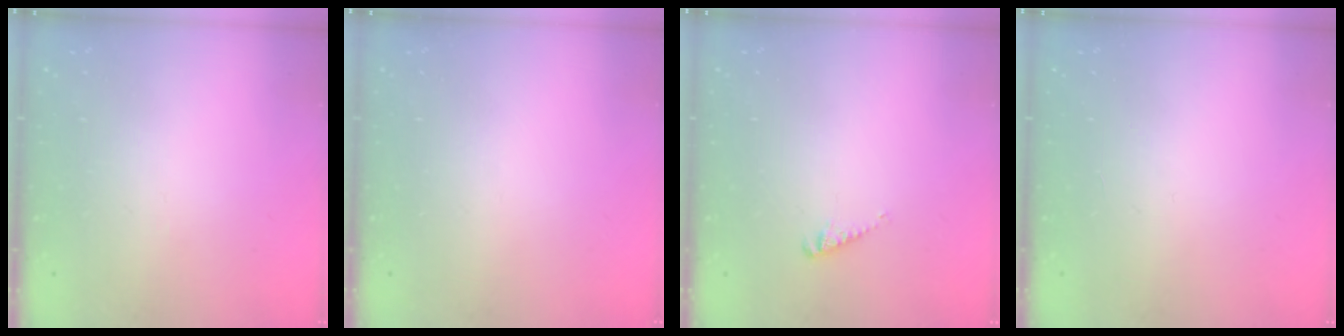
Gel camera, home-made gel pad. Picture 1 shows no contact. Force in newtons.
{"total": 0.0}
{"total": 2.8, "press": 2.8, "slide": 0.3}
{"total": 0.0}